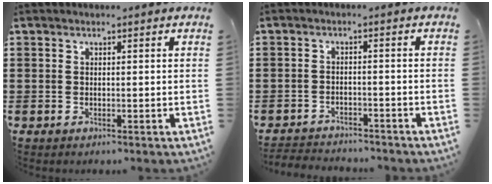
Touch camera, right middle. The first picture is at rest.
{"total": 2.7, "force": [-2.7, 0.5, -0.2], "torque": [-0.004, -0.001, -0.059]}